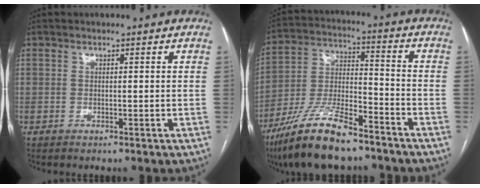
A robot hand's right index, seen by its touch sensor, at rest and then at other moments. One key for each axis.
{"total": 15.7, "fx": -11.6, "fy": 3.4, "fz": 10.0, "tx": -0.207, "ty": -0.012, "tz": -0.210}